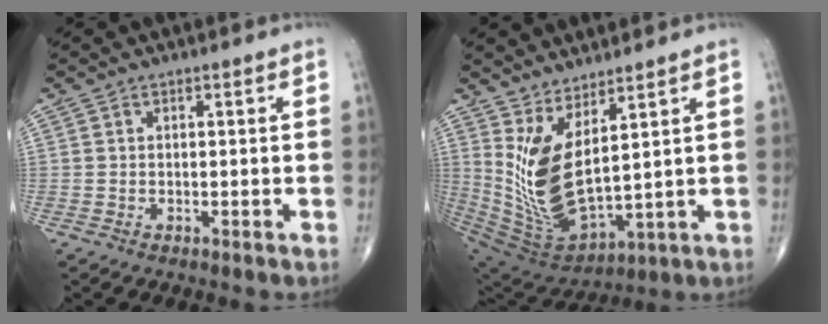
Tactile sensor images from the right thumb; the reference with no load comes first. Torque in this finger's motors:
{"motor_torque": [-0.86, 1.63, 1.38, 0.93, 0.13]}